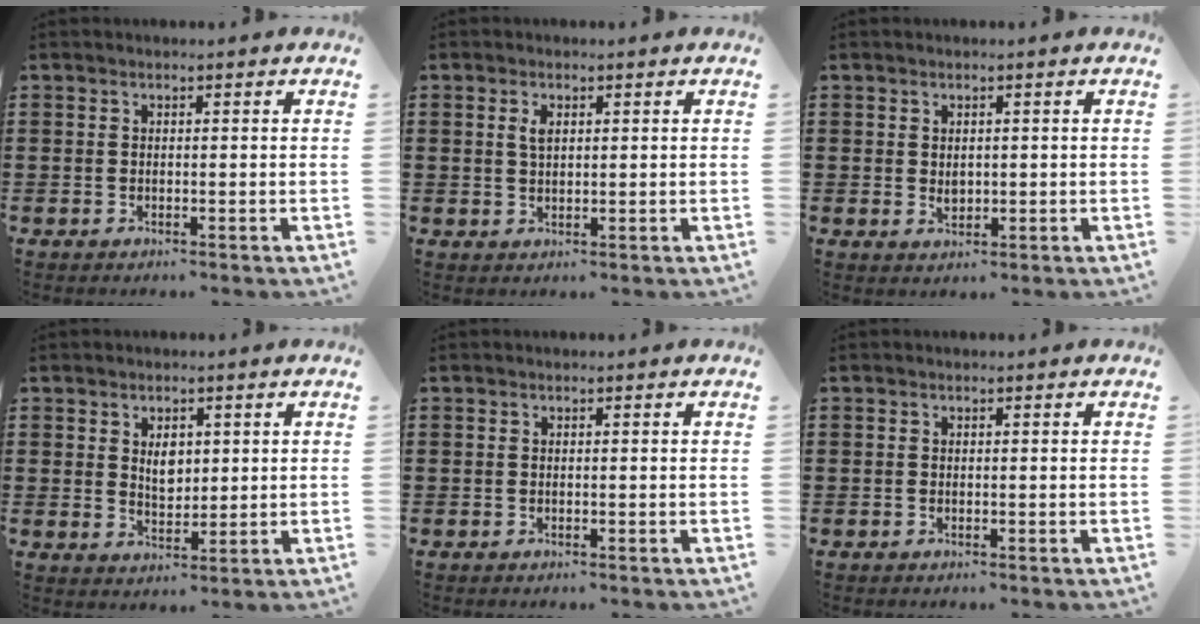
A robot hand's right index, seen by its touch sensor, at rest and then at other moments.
{"total": 2.2, "force": [0.8, 1.0, 1.8], "torque": [-0.038, 0.005, 0.013]}
{"total": 1.3, "force": [0.2, 0.9, 0.8], "torque": [-0.016, 0.005, 0.004]}
{"total": 3.5, "force": [1.3, 2.3, 2.2], "torque": [-0.034, 0.001, 0.020]}
{"total": 0.0}
{"total": 0.0}